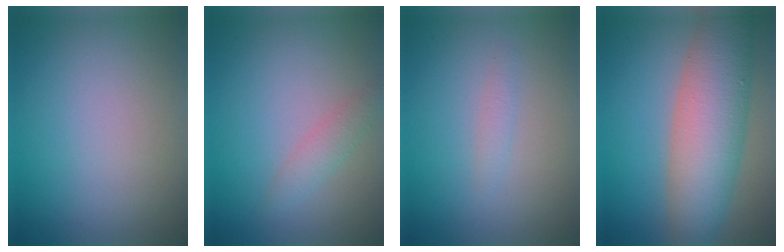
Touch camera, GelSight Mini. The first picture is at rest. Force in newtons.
{"total": 1.6, "press": 1.6, "slide": 0.1}
{"total": 0.9, "press": 0.9, "slide": 0.0}
{"total": 8.4, "press": 8.4, "slide": 0.3}